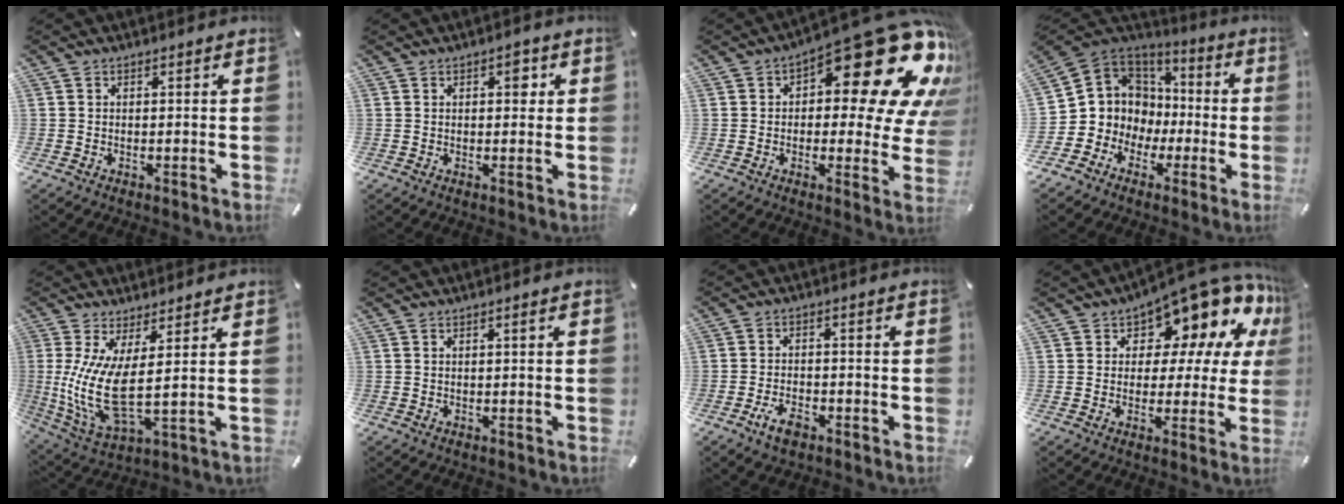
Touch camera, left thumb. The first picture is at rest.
{"total": 3.0, "force": [0.9, 1.7, 2.3], "torque": [-0.015, -0.004, 0.005]}
{"total": 23.9, "force": [11.8, 9.1, 18.7], "torque": [-0.225, -0.097, 0.192]}
{"total": 9.9, "force": [-1.2, 9.8, -0.5], "torque": [-0.022, -0.022, -0.005]}
{"total": 12.1, "force": [1.7, 3.6, 11.4], "torque": [-0.254, -0.031, 0.034]}
{"total": 0.9, "force": [0.1, 0.1, 0.9], "torque": [-0.015, 0.001, 0.001]}
{"total": 4.8, "force": [-2.8, 2.5, 3.0], "torque": [-0.065, 0.012, -0.054]}
{"total": 13.6, "force": [9.9, 6.0, 7.2], "torque": [-0.105, -0.092, 0.167]}